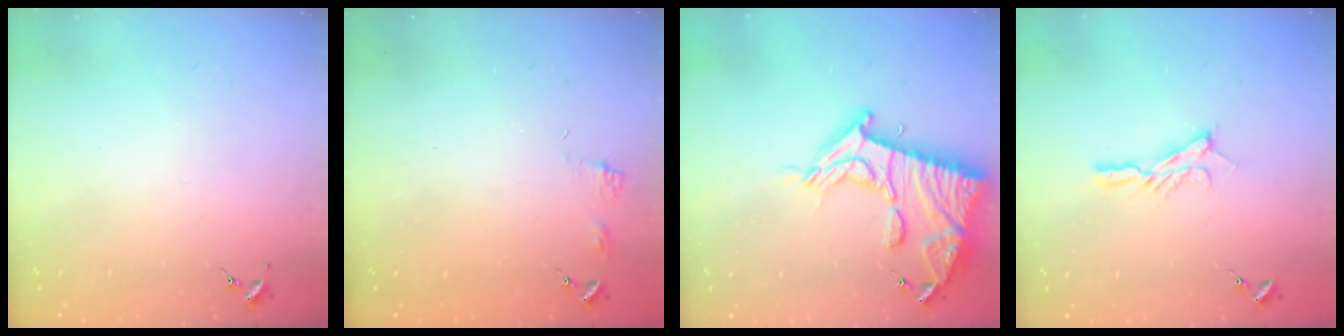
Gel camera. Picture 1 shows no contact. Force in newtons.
{"total": 5.1, "press": 5.0, "slide": 0.7}
{"total": 19.3, "press": 19.3, "slide": 1.6}
{"total": 8.3, "press": 8.3, "slide": 0.6}